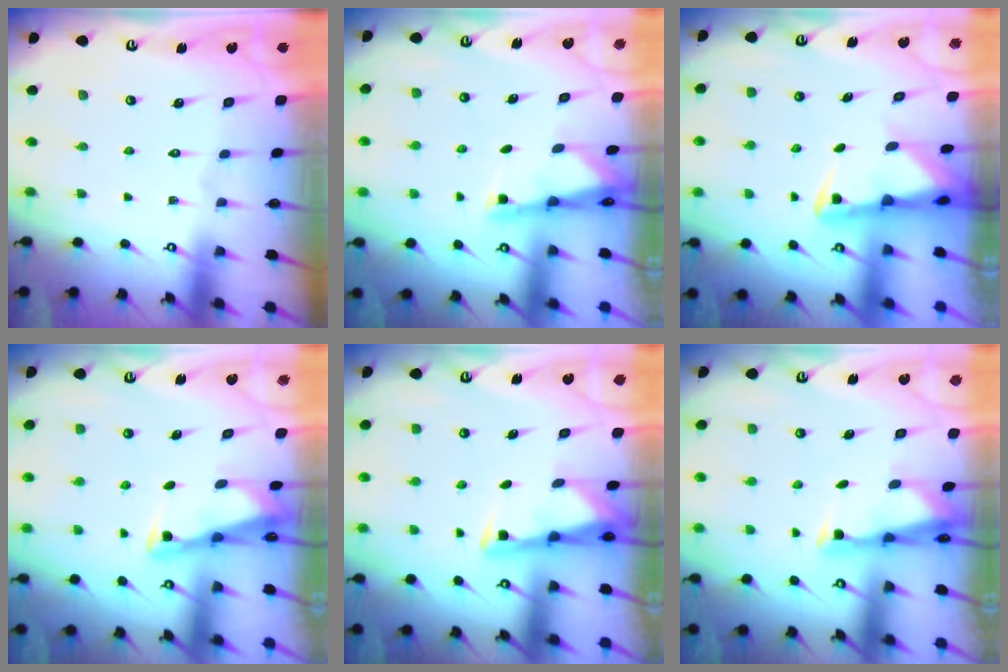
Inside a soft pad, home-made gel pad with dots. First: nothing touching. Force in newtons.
{"total": 3.1, "press": 3.1, "slide": 0.6}
{"total": 3.4, "press": 3.4, "slide": 0.6}
{"total": 2.9, "press": 2.9, "slide": 0.3}
{"total": 2.9, "press": 2.8, "slide": 0.5}
{"total": 2.7, "press": 2.6, "slide": 0.8}